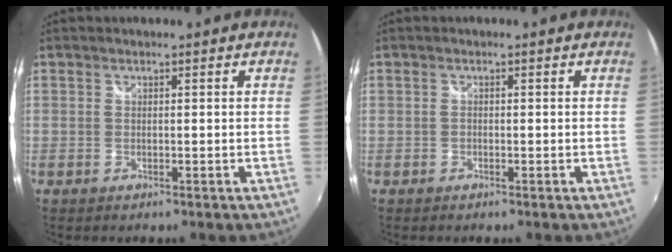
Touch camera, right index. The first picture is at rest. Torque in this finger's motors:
{"motor_torque": [-0.27, -0.02, -0.04, 0.00]}